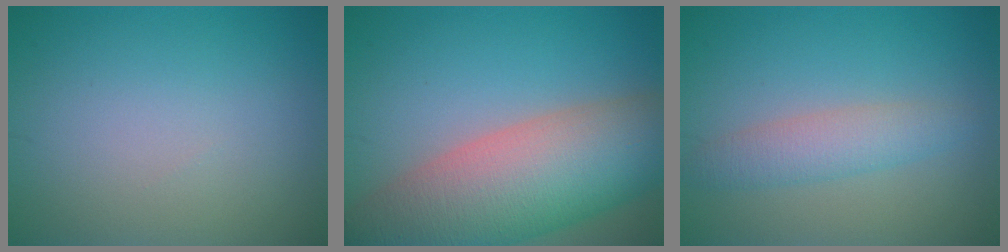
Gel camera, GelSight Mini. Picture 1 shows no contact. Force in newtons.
{"total": 12.6, "press": 12.6, "slide": 0.7}
{"total": 3.0, "press": 3.0, "slide": 0.1}